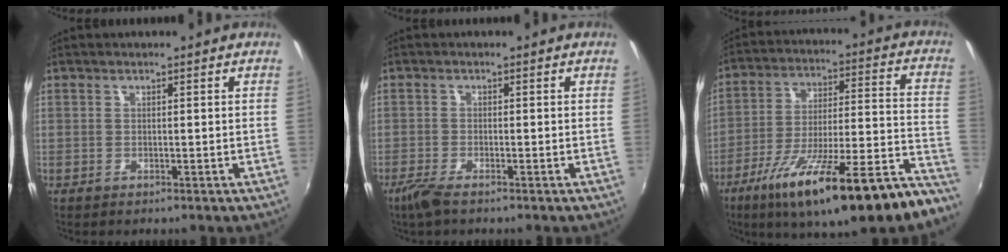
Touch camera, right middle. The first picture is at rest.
{"total": 3.4, "force": [-2.5, 0.5, 2.2], "torque": [-0.060, -0.009, -0.051]}
{"total": 26.9, "force": [-19.5, 4.5, 18.0], "torque": [-0.275, -0.050, -0.295]}